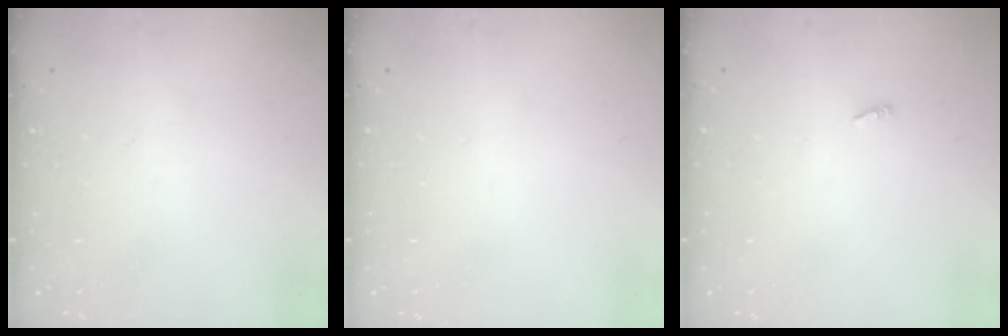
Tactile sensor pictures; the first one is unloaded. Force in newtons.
{"total": 0.8, "press": 0.8, "slide": 0.1}
{"total": 1.9, "press": 1.9, "slide": 0.2}